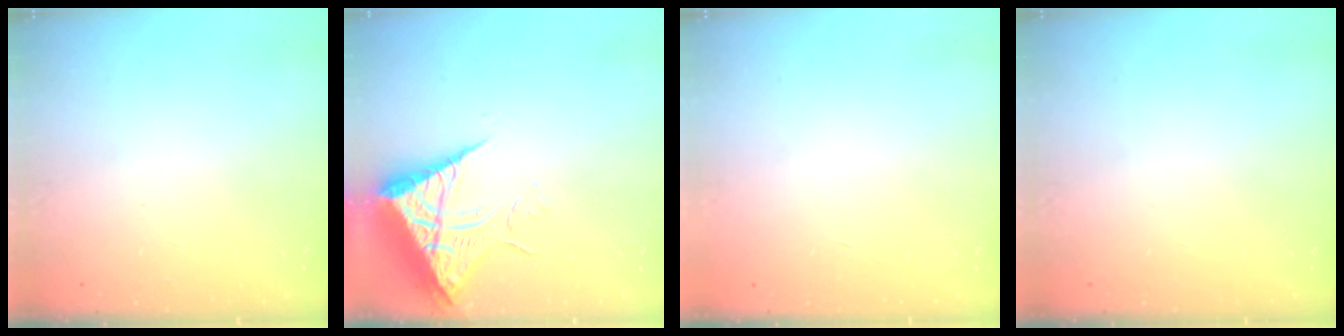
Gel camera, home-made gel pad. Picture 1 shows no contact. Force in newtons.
{"total": 9.7, "press": 9.6, "slide": 0.8}
{"total": 1.7, "press": 1.7, "slide": 0.1}
{"total": 0.0}